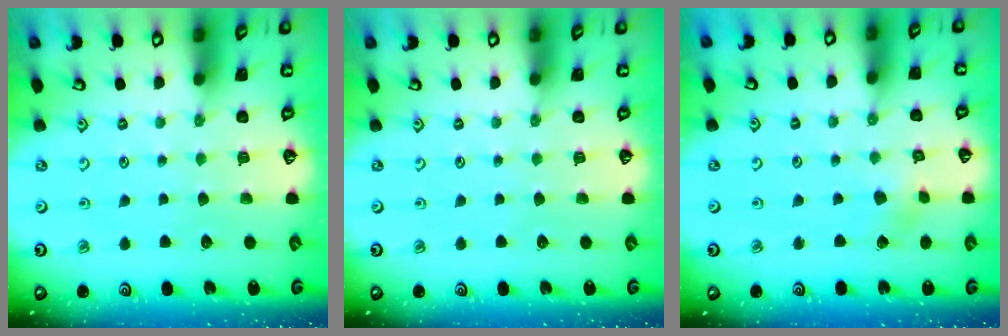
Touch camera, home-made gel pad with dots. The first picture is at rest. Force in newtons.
{"total": 0.0}
{"total": 2.5, "press": 2.3, "slide": 0.8}